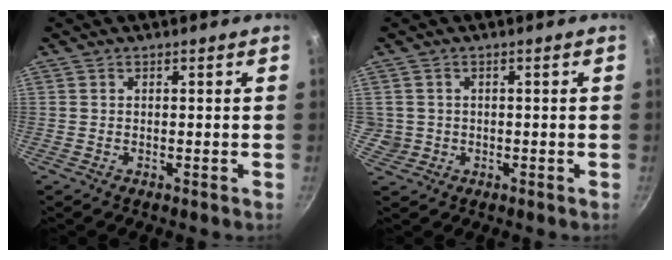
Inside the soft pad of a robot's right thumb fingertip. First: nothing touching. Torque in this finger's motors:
{"motor_torque": [0.44, 0.43, 0.76, 0.53, 0.24]}